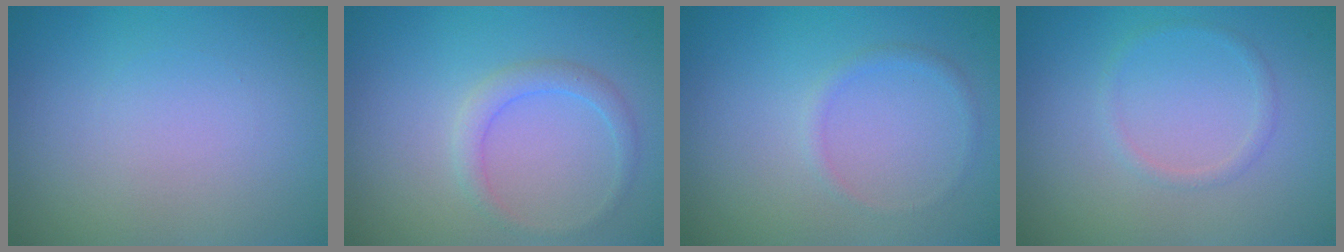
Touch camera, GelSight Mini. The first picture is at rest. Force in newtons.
{"total": 1.9, "press": 1.9, "slide": 0.1}
{"total": 0.9, "press": 0.9, "slide": 0.1}
{"total": 1.0, "press": 1.0, "slide": 0.1}